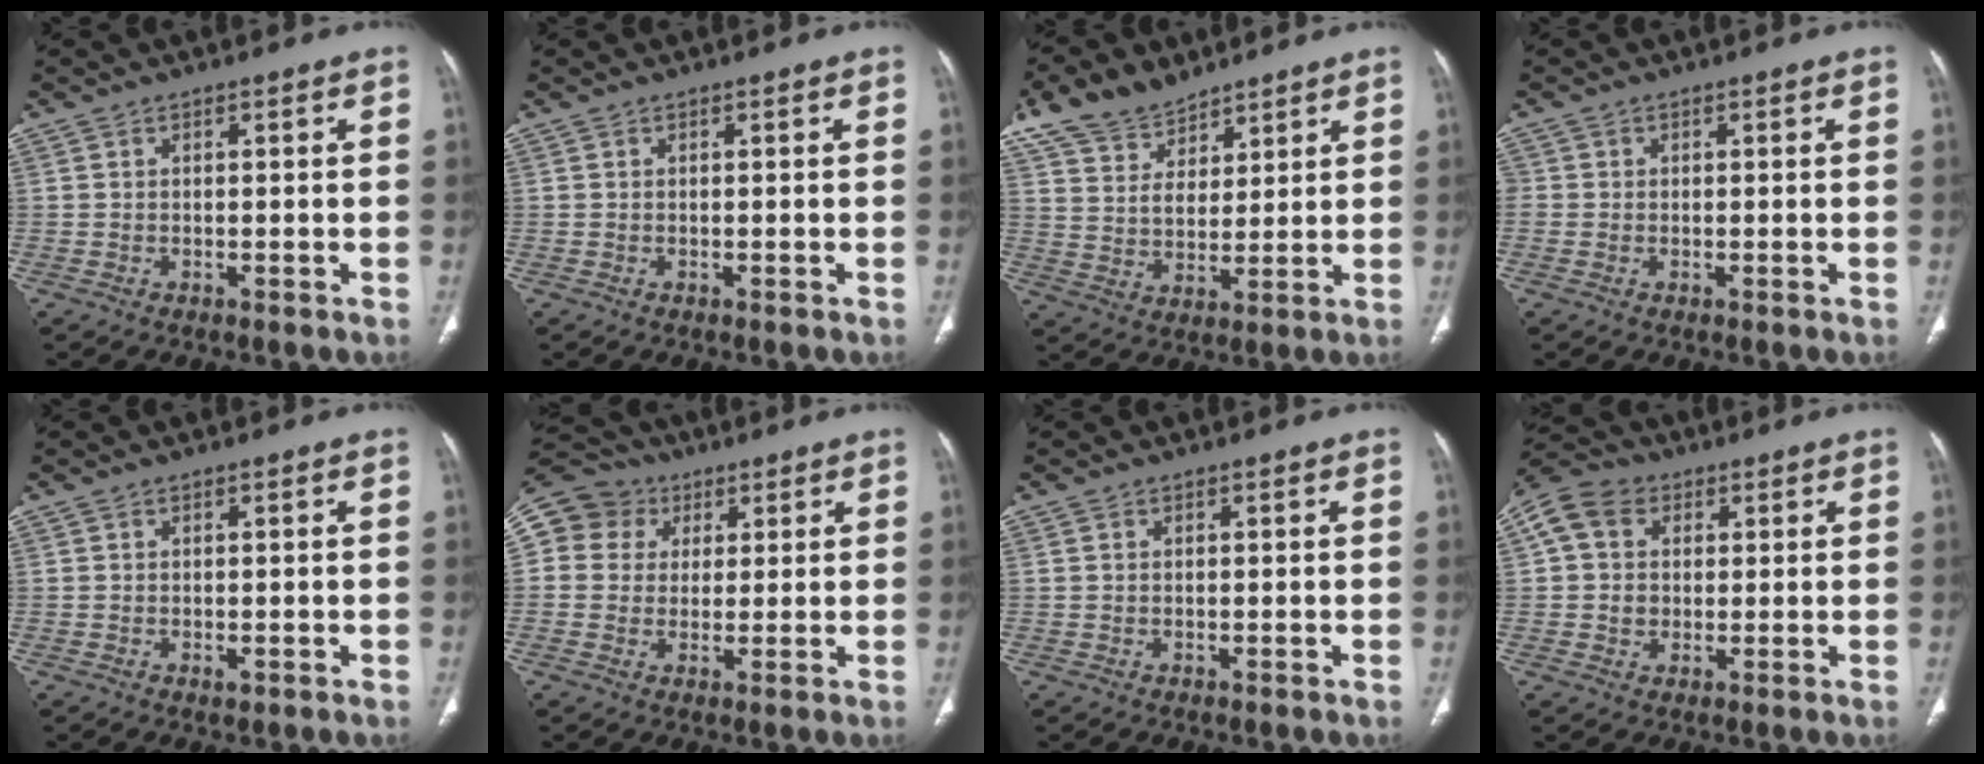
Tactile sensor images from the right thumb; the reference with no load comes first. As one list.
[{"total": 0.0}, {"total": 10.9, "force": [8.2, 6.1, 3.9], "torque": [-0.051, -0.024, 0.161]}, {"total": 1.3, "force": [0.0, 1.2, 0.4], "torque": [-0.002, 0.004, -0.002]}, {"total": 0.7, "force": [-0.1, 0.5, 0.5], "torque": [-0.006, 0.000, 0.001]}, {"total": 12.9, "force": [3.8, 11.8, 3.9], "torque": [-0.079, 0.032, 0.068]}, {"total": 0.0}, {"total": 9.3, "force": [2.4, 7.7, 4.6], "torque": [-0.078, 0.013, 0.036]}]